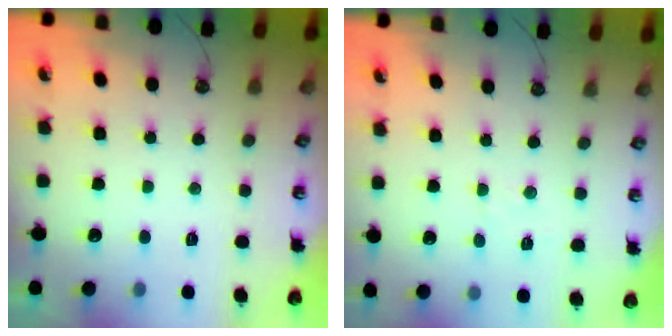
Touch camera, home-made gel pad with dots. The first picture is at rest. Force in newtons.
{"total": 3.7, "press": 3.6, "slide": 0.5}